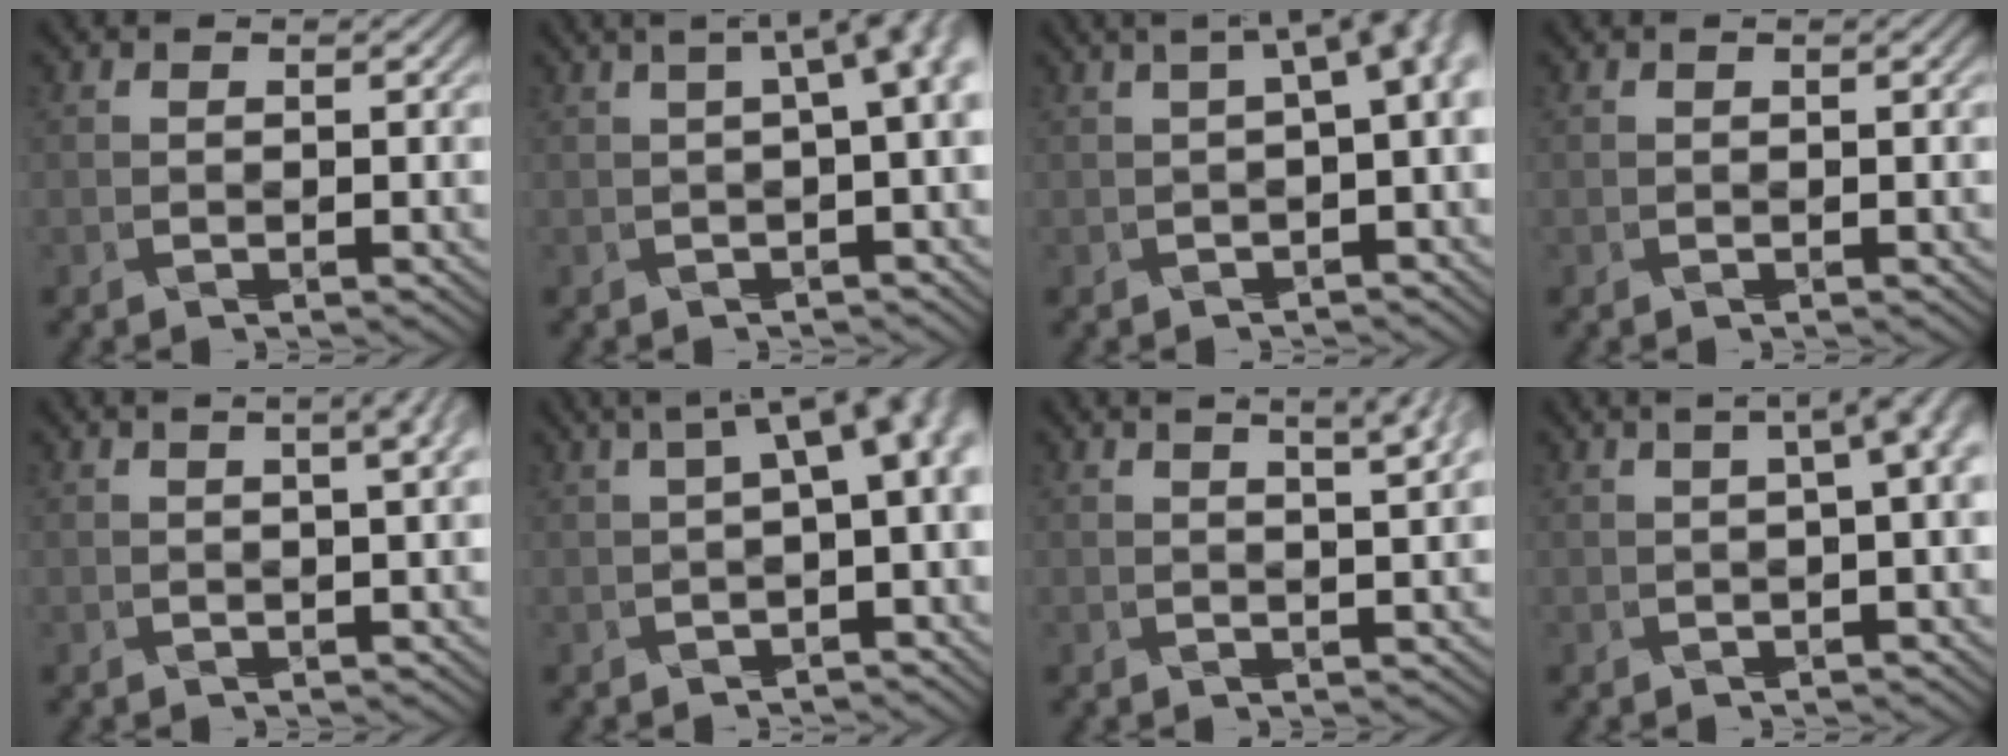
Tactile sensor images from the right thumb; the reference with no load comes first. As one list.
[{"total": 8.8, "force": [1.1, 3.1, 8.1], "torque": [-0.116, 0.006, 0.021]}, {"total": 8.2, "force": [0.7, 3.6, 7.4], "torque": [-0.106, -0.006, 0.023]}, {"total": 0.0}, {"total": 4.5, "force": [1.4, 1.5, 4.0], "torque": [-0.060, 0.012, 0.025]}, {"total": 9.5, "force": [1.2, 4.3, 8.4], "torque": [-0.120, -0.002, 0.034]}, {"total": 5.1, "force": [3.0, 1.0, 3.9], "torque": [-0.052, 0.017, 0.038]}, {"total": 6.5, "force": [1.3, 1.9, 6.0], "torque": [-0.088, 0.007, 0.022]}]